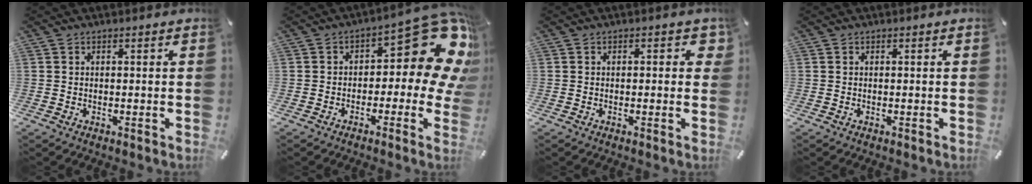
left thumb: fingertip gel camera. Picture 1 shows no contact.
{"total": 15.2, "force": [6.1, 7.1, 12.0], "torque": [-0.144, -0.051, 0.097]}
{"total": 2.6, "force": [0.2, 1.4, 2.2], "torque": [-0.019, -0.001, -0.003]}
{"total": 0.0}